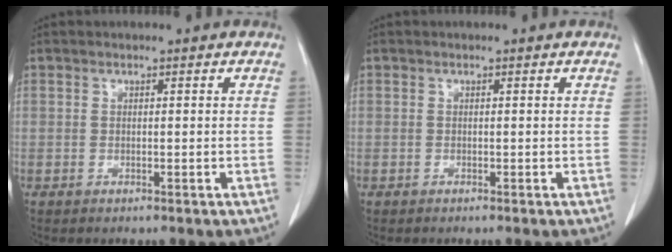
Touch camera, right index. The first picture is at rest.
{"total": 0.0}